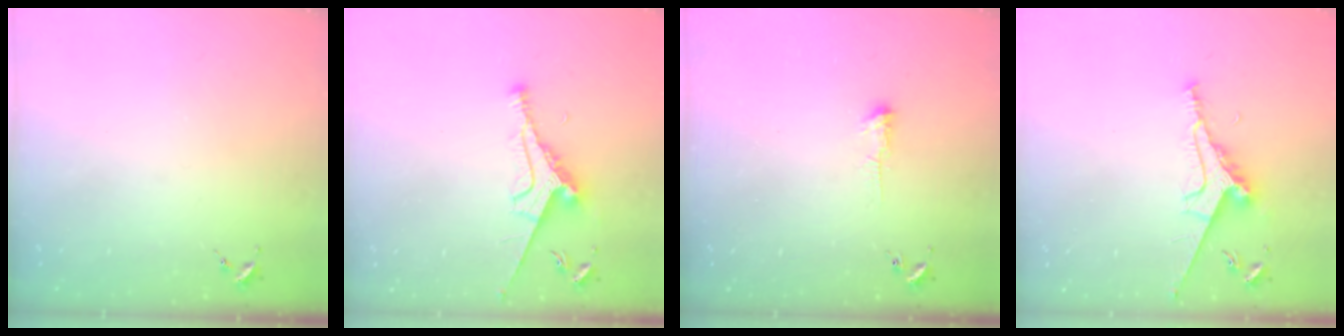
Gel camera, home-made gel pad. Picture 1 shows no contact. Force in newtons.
{"total": 9.2, "press": 9.1, "slide": 1.3}
{"total": 3.6, "press": 3.6, "slide": 0.6}
{"total": 9.0, "press": 9.0, "slide": 1.2}